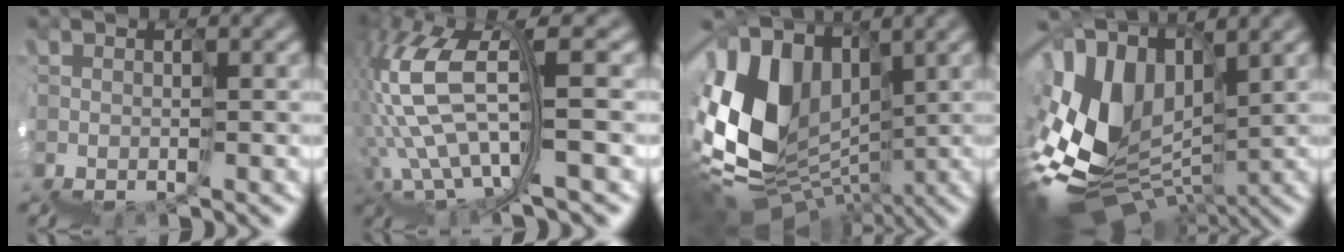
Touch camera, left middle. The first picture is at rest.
{"total": 7.6, "force": [1.8, 2.9, 6.8], "torque": [-0.163, 0.023, 0.027]}
{"total": 8.4, "force": [3.9, 6.4, 3.8], "torque": [-0.092, 0.028, 0.062]}
{"total": 8.4, "force": [4.1, 5.2, 5.2], "torque": [-0.120, 0.039, 0.073]}